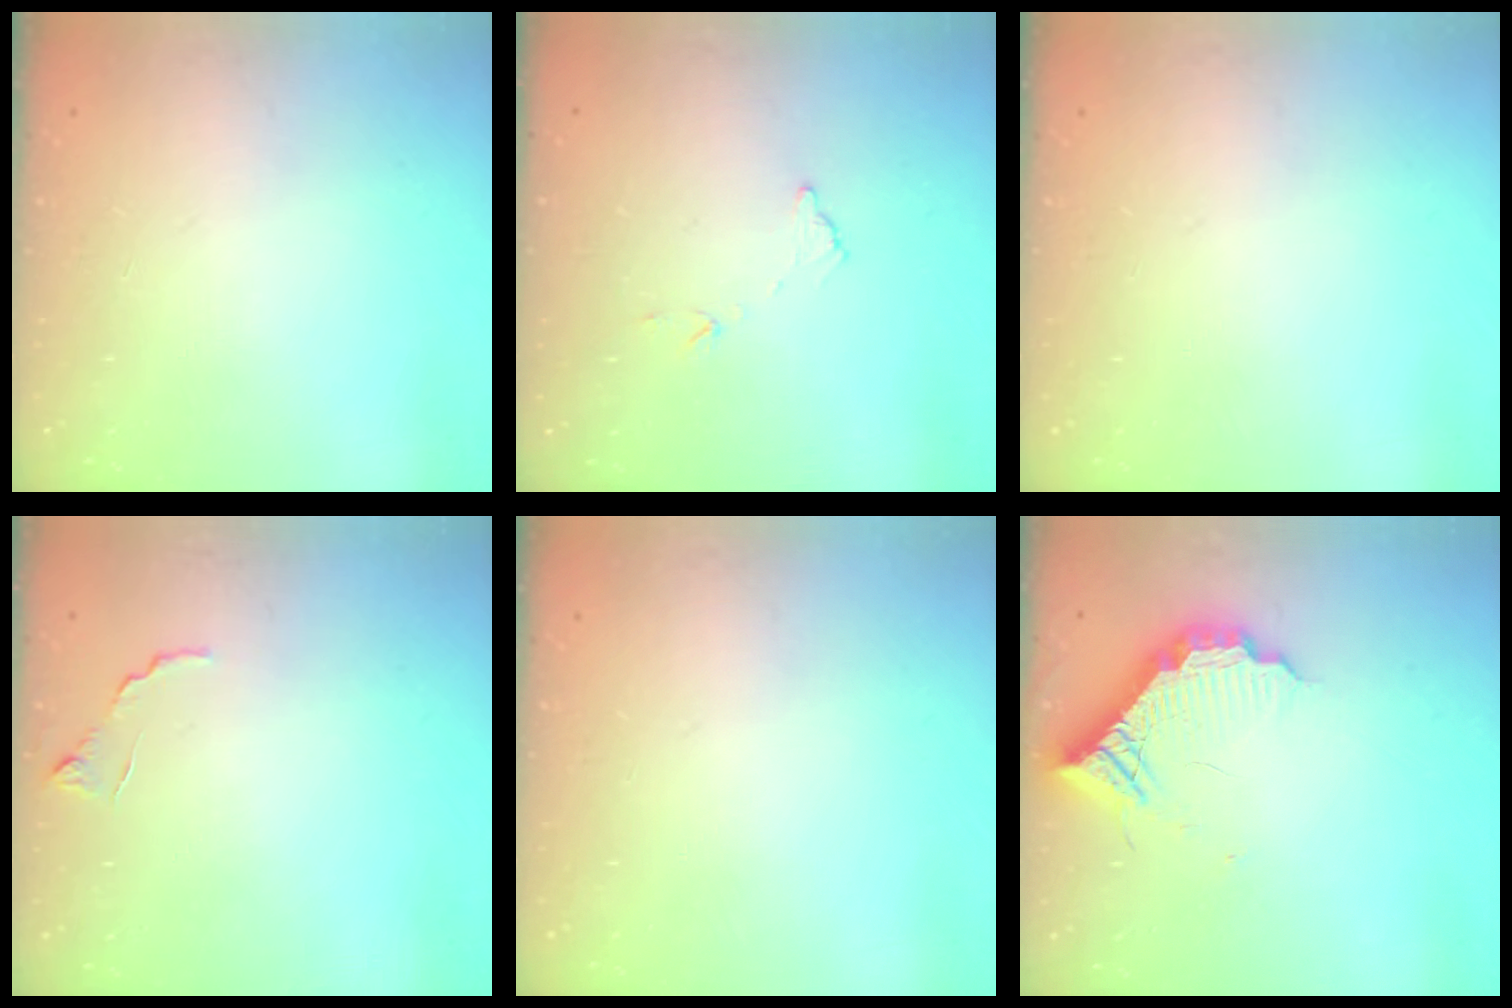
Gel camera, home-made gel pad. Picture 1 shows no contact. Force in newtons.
{"total": 6.9, "press": 6.9, "slide": 0.4}
{"total": 0.0}
{"total": 6.0, "press": 6.0, "slide": 0.3}
{"total": 0.0}
{"total": 11.1, "press": 11.1, "slide": 0.5}